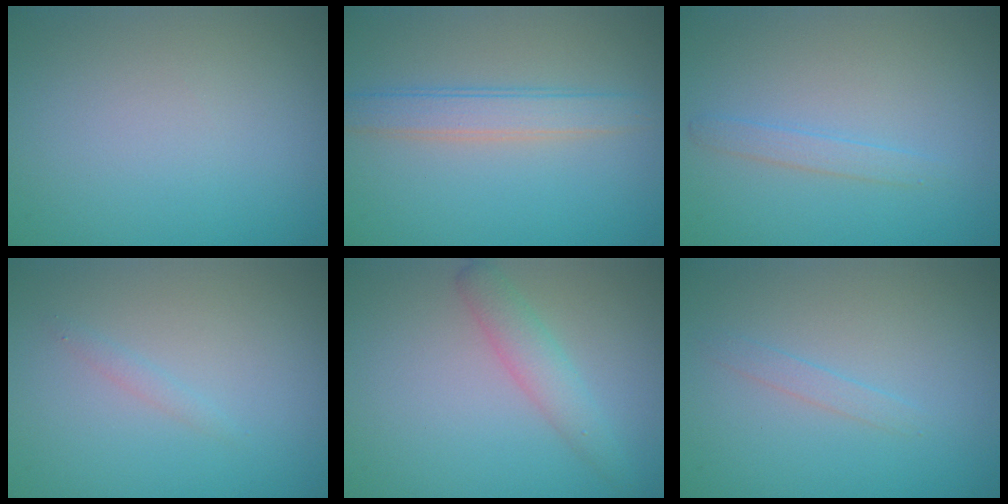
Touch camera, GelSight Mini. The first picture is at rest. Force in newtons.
{"total": 2.9, "press": 2.9, "slide": 0.1}
{"total": 1.3, "press": 1.3, "slide": 0.1}
{"total": 0.7, "press": 0.7, "slide": 0.1}
{"total": 1.7, "press": 1.7, "slide": 0.1}
{"total": 0.9, "press": 0.9, "slide": 0.2}